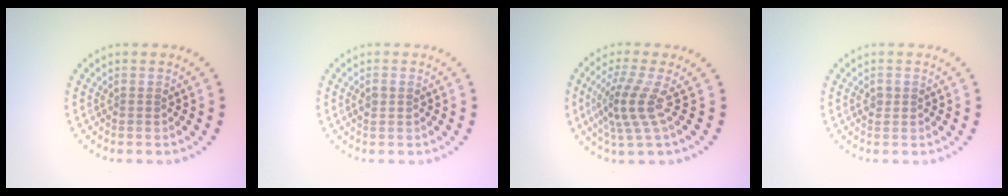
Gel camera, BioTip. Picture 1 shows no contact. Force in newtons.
{"total": 0.9, "press": 0.9, "slide": 0.2}
{"total": 3.8, "press": 2.7, "slide": 2.6}
{"total": 0.9, "press": 0.9, "slide": 0.1}